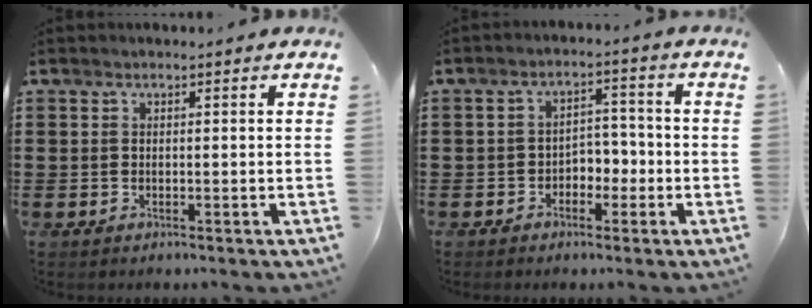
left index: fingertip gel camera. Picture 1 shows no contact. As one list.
[{"total": 3.4, "force": [-2.0, 2.3, 1.4], "torque": [-0.033, 0.008, -0.045]}]